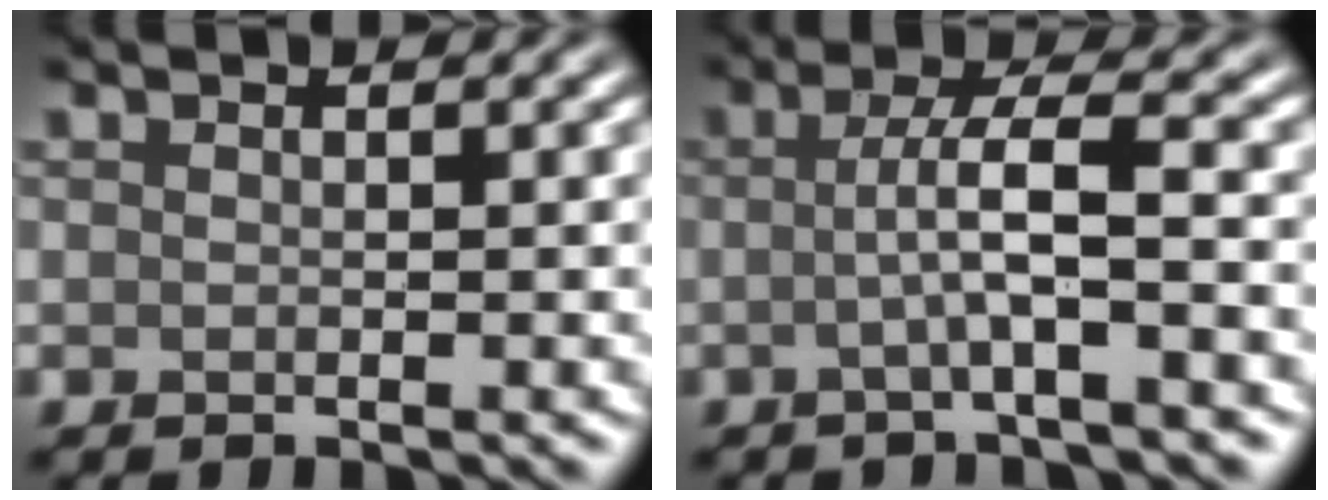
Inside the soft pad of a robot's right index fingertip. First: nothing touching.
{"total": 4.2, "force": [-0.6, 0.5, 4.1], "torque": [-0.070, 0.006, -0.016]}